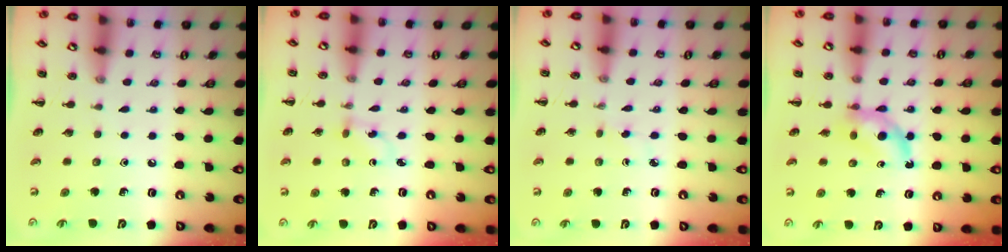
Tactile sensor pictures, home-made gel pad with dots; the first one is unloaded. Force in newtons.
{"total": 1.8, "press": 1.7, "slide": 0.8}
{"total": 2.3, "press": 2.1, "slide": 0.9}
{"total": 4.7, "press": 4.5, "slide": 1.2}